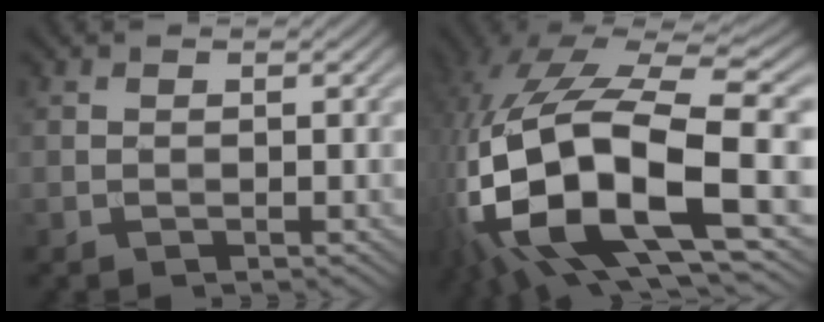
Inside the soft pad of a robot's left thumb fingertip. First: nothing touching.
{"total": 20.1, "force": [-4.4, 9.6, 17.1], "torque": [-0.363, -0.040, -0.057]}